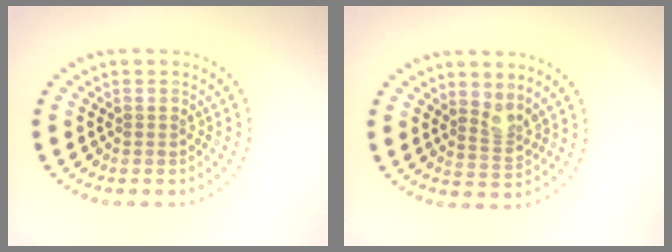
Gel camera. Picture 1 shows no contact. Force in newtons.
{"total": 2.0, "press": 1.5, "slide": 1.3}